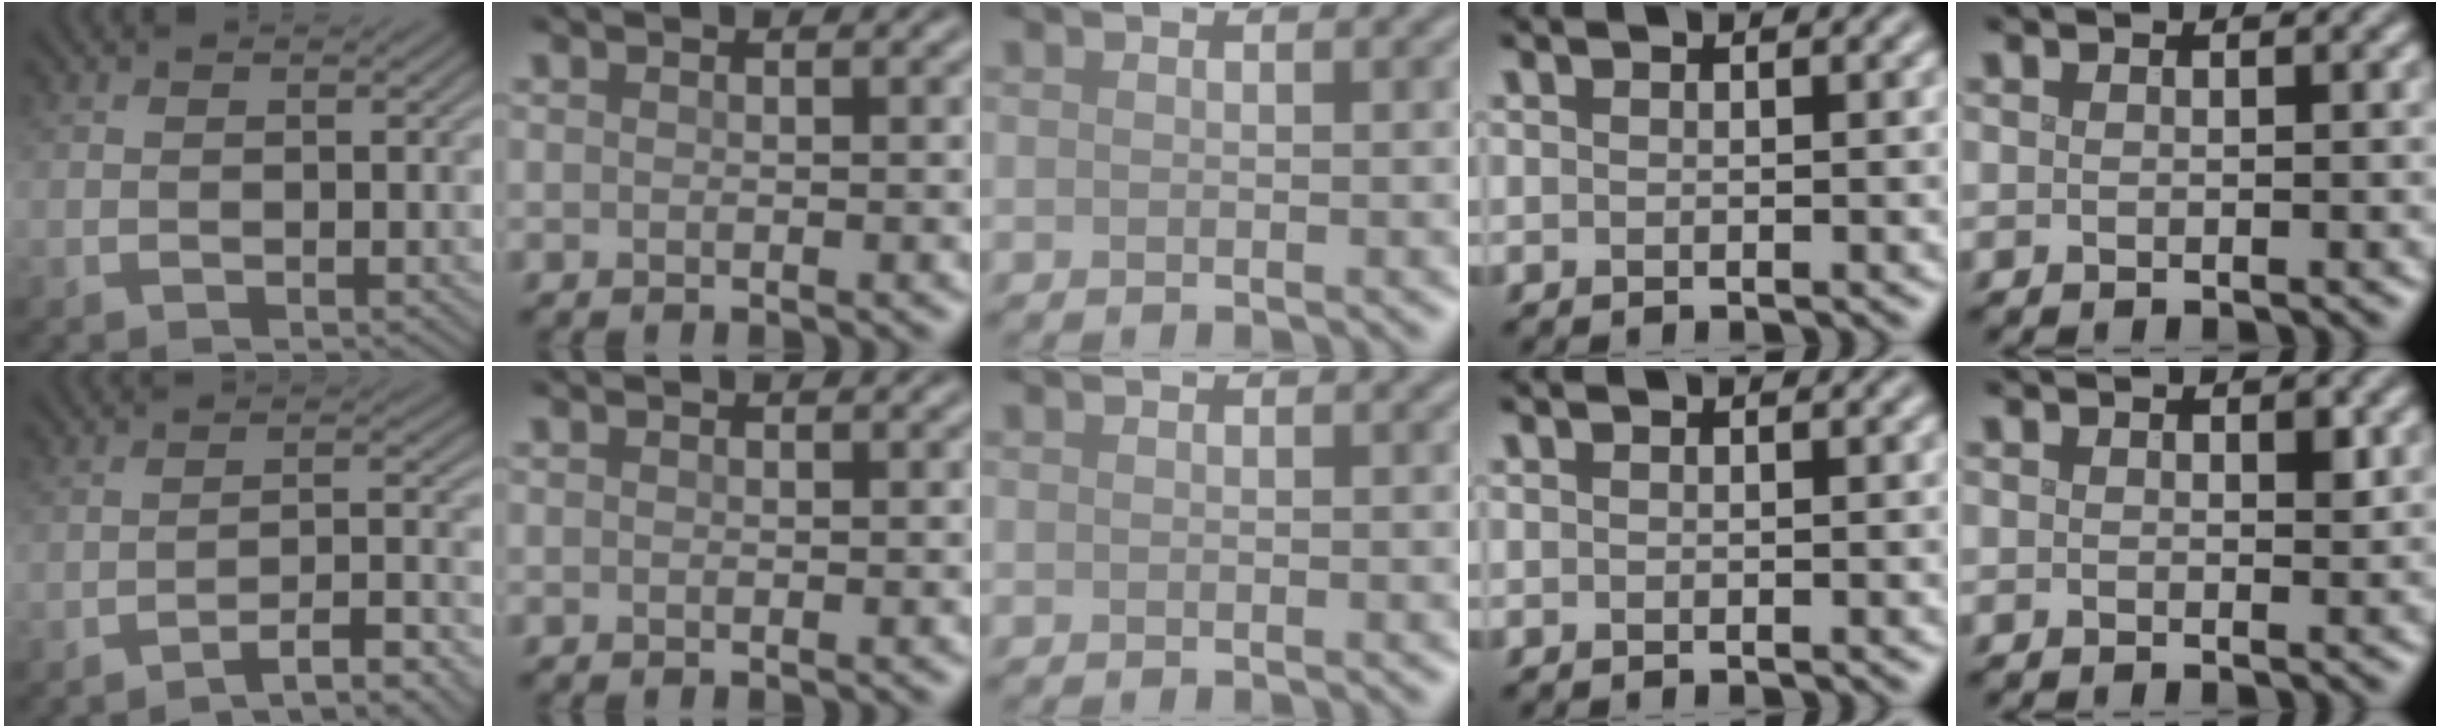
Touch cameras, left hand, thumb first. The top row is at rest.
{"thumb": {"total": 5.8, "force": [-4.5, 0.8, 3.6], "torque": [-0.042, 0.021, -0.076]}, "little": {"total": 0.8, "force": [0.3, 0.4, 0.6], "torque": [-0.003, -0.002, 0.003]}}